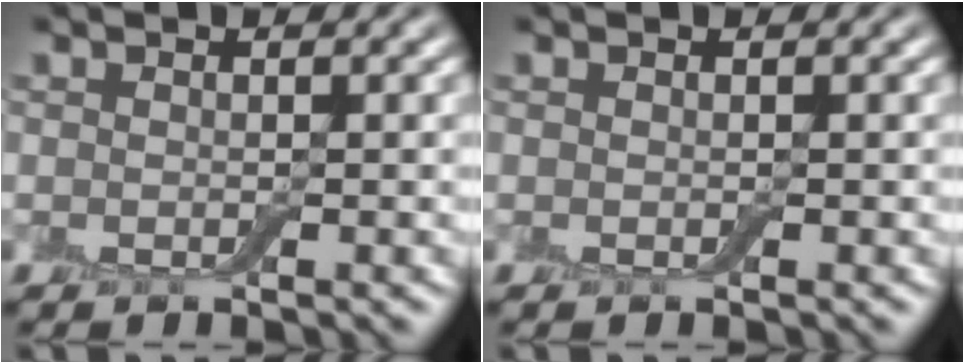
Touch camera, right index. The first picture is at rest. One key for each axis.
{"total": 0.0}